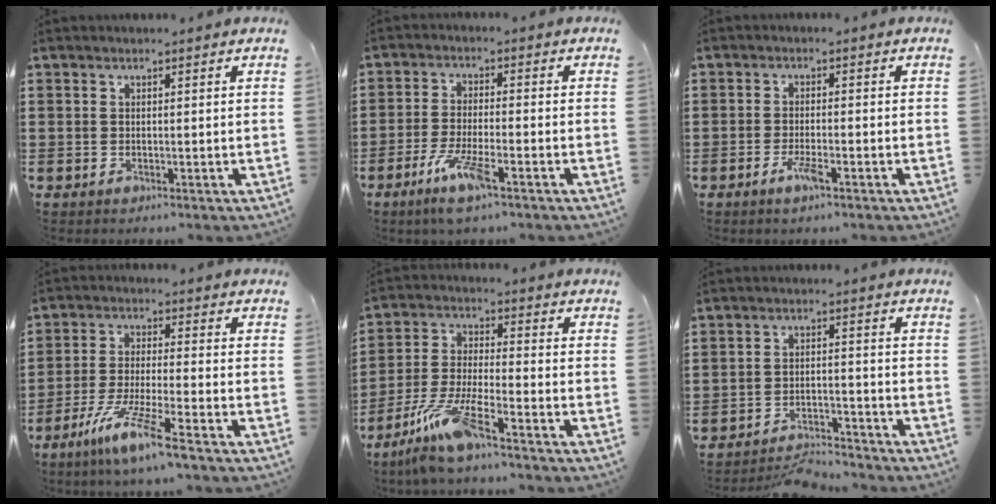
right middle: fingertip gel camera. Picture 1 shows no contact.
{"total": 6.5, "force": [-3.7, 0.9, 5.2], "torque": [-0.107, -0.012, -0.068]}
{"total": 3.0, "force": [-1.6, 0.4, 2.5], "torque": [-0.057, -0.006, -0.033]}
{"total": 8.3, "force": [-6.2, -0.2, 5.5], "torque": [-0.119, -0.018, -0.119]}
{"total": 8.9, "force": [-6.7, 0.2, 5.8], "torque": [-0.130, -0.016, -0.136]}
{"total": 4.1, "force": [-4.1, 0.5, 0.6], "torque": [-0.014, 0.004, -0.085]}